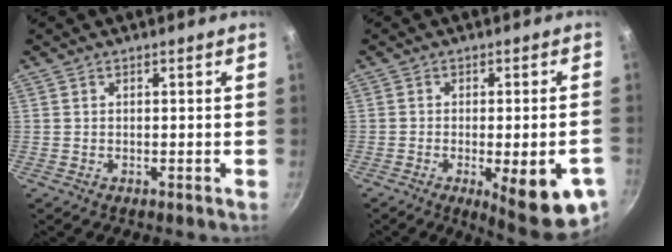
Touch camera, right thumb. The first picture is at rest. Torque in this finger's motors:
{"motor_torque": [-0.15, 0.57, 0.07, -0.01, 0.07]}